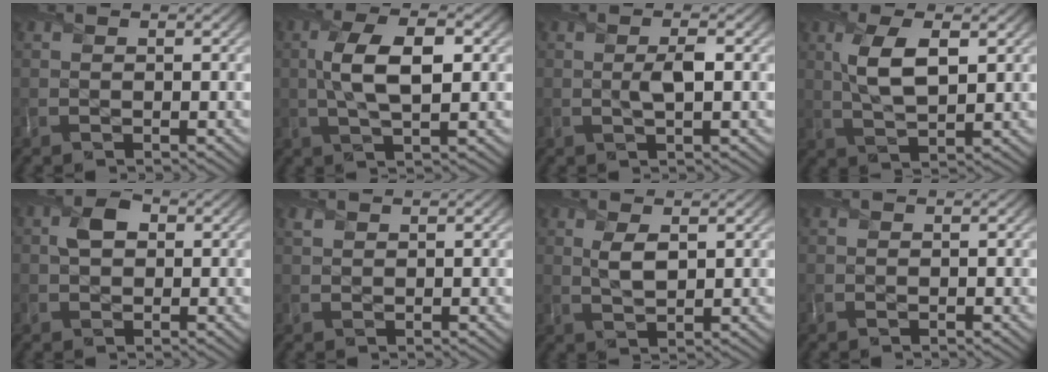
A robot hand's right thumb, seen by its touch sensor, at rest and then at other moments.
{"total": 7.2, "force": [0.6, 2.8, 6.6], "torque": [-0.137, 0.004, 0.009]}
{"total": 2.1, "force": [0.0, 0.5, 2.1], "torque": [-0.041, 0.002, 0.000]}
{"total": 6.3, "force": [1.7, 2.6, 5.4], "torque": [-0.119, 0.001, 0.036]}
{"total": 2.9, "force": [0.4, 2.2, 1.8], "torque": [-0.040, 0.003, 0.006]}
{"total": 0.7, "force": [0.7, 0.2, 0.0], "torque": [-0.006, 0.000, 0.015]}
{"total": 2.9, "force": [1.1, 1.3, 2.4], "torque": [-0.053, -0.003, 0.025]}
{"total": 0.0}